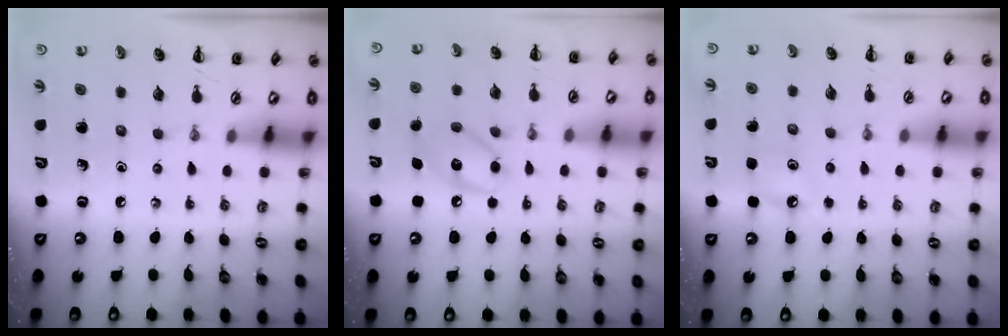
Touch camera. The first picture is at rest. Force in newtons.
{"total": 9.7, "press": 9.7, "slide": 0.7}
{"total": 5.9, "press": 5.6, "slide": 1.9}